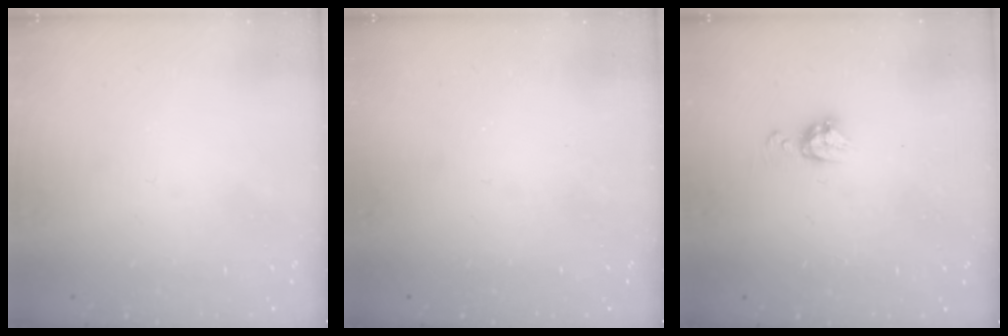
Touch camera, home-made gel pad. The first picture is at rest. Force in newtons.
{"total": 0.0}
{"total": 5.9, "press": 5.9, "slide": 0.5}